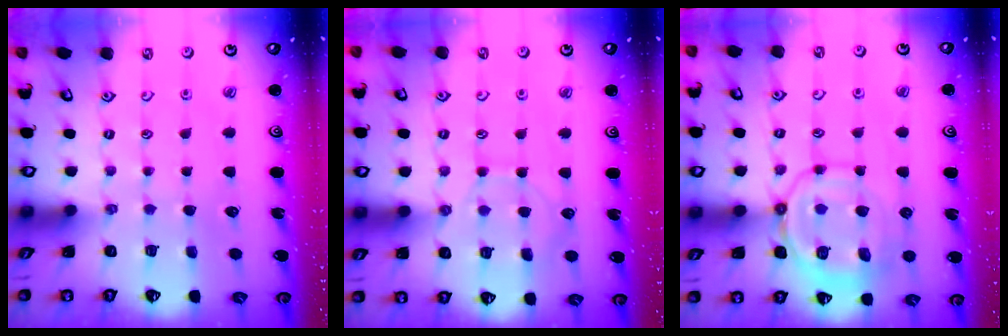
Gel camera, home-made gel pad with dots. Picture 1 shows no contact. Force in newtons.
{"total": 7.0, "press": 6.9, "slide": 0.7}
{"total": 11.5, "press": 11.5, "slide": 1.2}